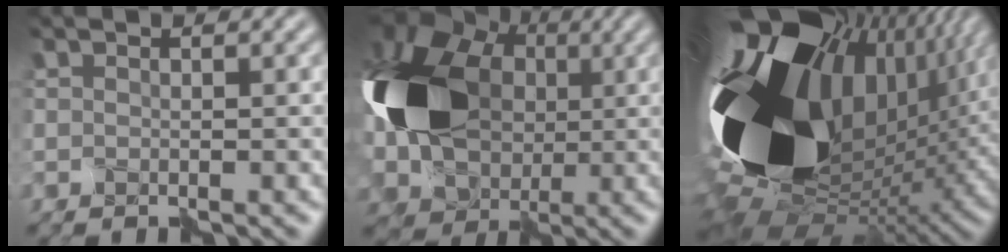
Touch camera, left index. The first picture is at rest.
{"total": 14.1, "force": [1.1, 10.2, 9.7], "torque": [-0.212, 0.017, 0.010]}
{"total": 20.0, "force": [1.5, 11.5, 16.3], "torque": [-0.334, -0.030, 0.031]}